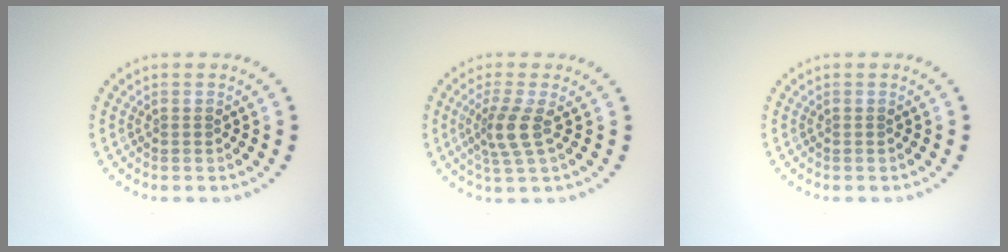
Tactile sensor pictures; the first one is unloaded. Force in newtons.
{"total": 2.9, "press": 2.2, "slide": 1.9}
{"total": 0.0}